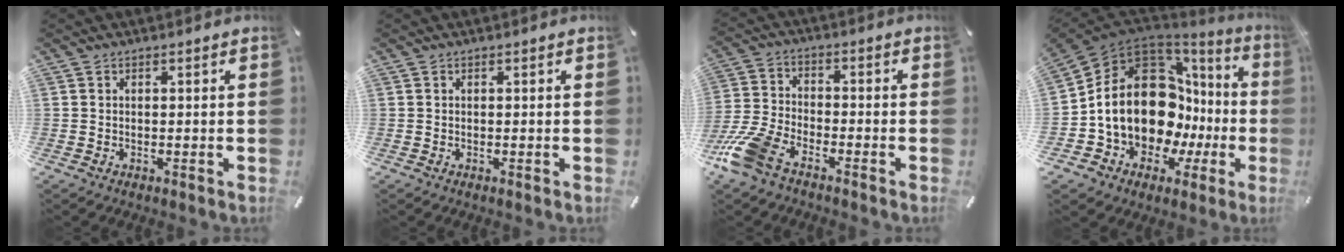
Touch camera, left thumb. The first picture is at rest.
{"total": 0.0}
{"total": 11.1, "force": [-7.5, 5.0, 6.4], "torque": [-0.155, 0.021, -0.149]}
{"total": 20.6, "force": [1.8, 14.7, 14.3], "torque": [-0.267, -0.037, 0.044]}